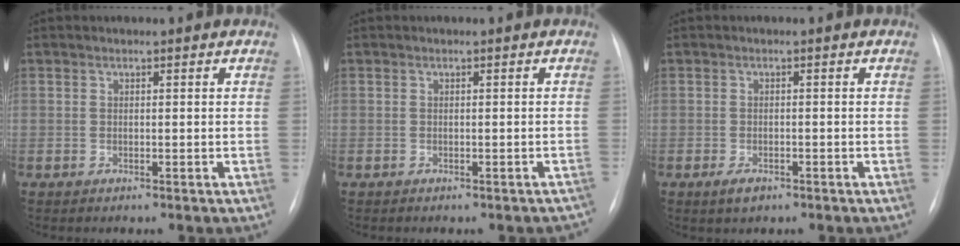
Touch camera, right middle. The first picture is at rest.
{"total": 3.2, "force": [-2.8, 1.2, 1.0], "torque": [-0.003, 0.007, -0.029]}
{"total": 2.1, "force": [-1.3, 1.0, 1.3], "torque": [-0.029, -0.002, -0.016]}